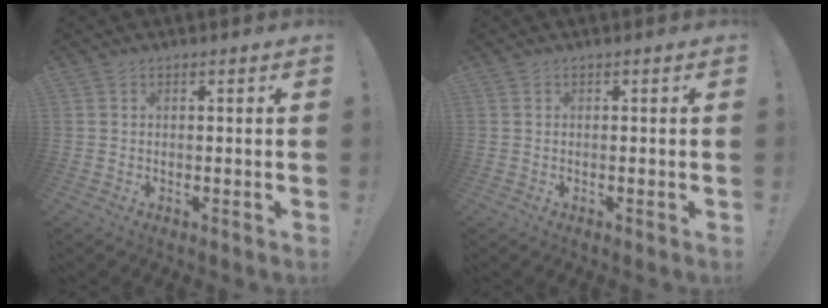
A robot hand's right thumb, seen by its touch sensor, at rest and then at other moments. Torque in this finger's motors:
{"motor_torque": [-0.08, -0.08, 0.00, 0.00, 0.00]}